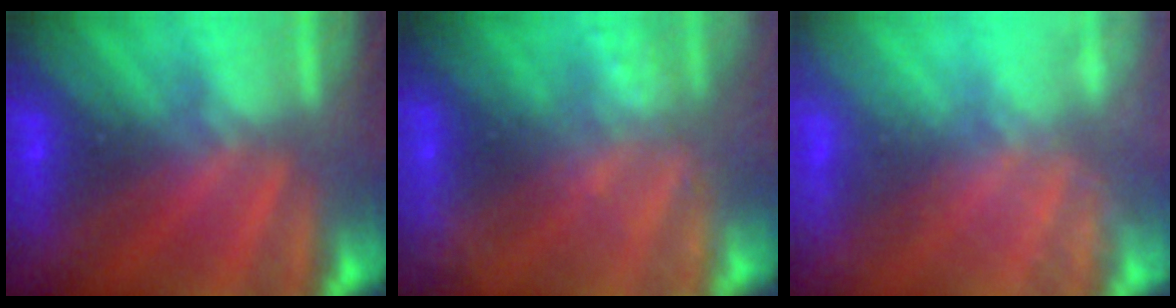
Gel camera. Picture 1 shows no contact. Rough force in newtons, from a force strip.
{"total": 2.2}
{"total": 2.4}